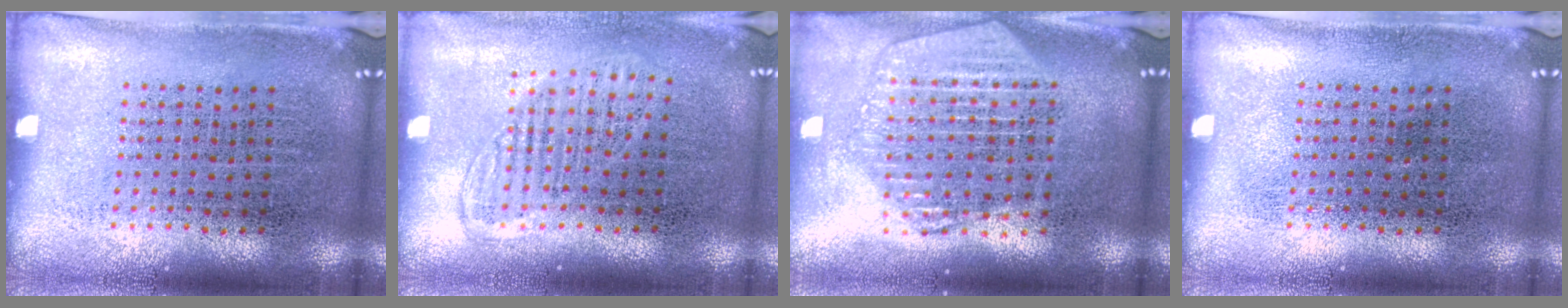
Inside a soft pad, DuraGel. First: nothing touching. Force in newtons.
{"total": 1.3, "press": 1.2, "slide": 0.6}
{"total": 2.1, "press": 1.9, "slide": 1.0}
{"total": 0.0}